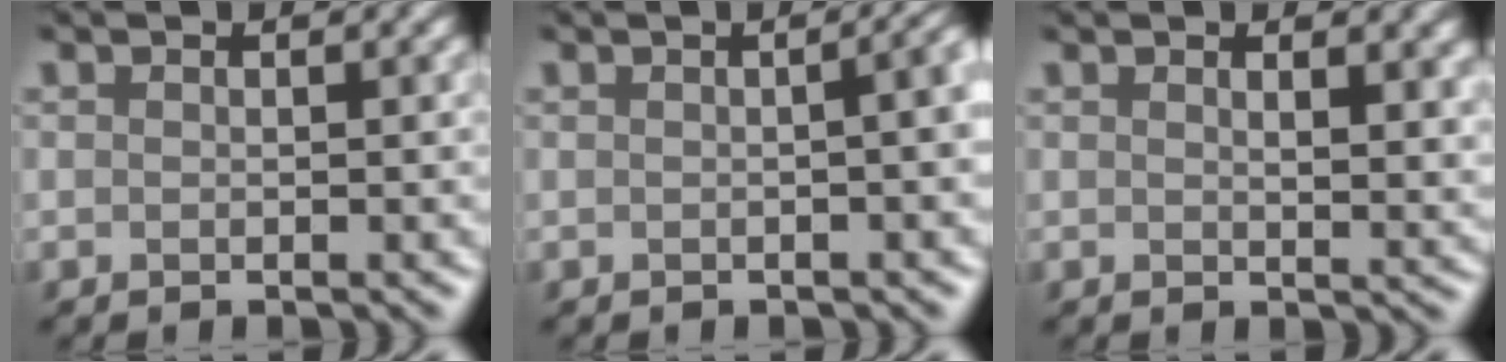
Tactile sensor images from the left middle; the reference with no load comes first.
{"total": 4.8, "force": [-0.3, 2.4, 4.1], "torque": [-0.003, 0.013, -0.020]}
{"total": 2.3, "force": [1.3, 0.4, 1.8], "torque": [-0.020, 0.003, 0.013]}